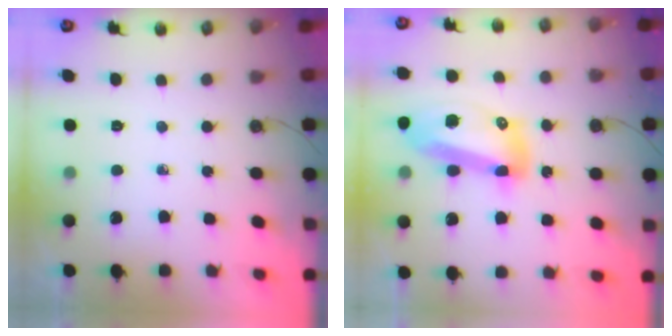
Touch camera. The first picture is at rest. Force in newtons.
{"total": 16.0, "press": 15.9, "slide": 1.8}